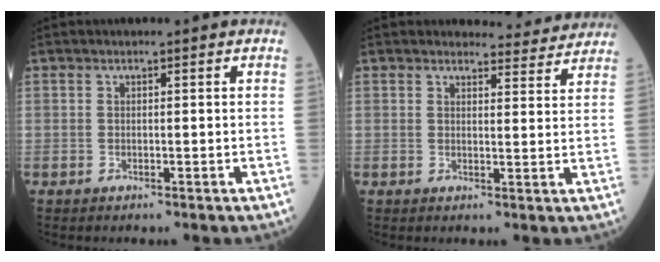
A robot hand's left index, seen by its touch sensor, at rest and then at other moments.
{"total": 5.4, "force": [5.3, 1.0, -0.4], "torque": [0.011, -0.010, 0.048]}